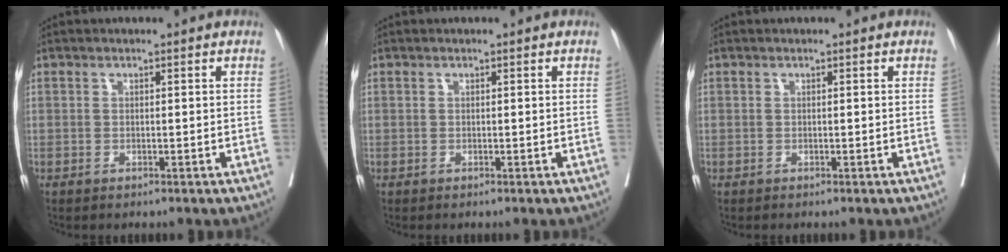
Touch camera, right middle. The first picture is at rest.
{"total": 0.0}
{"total": 0.0}